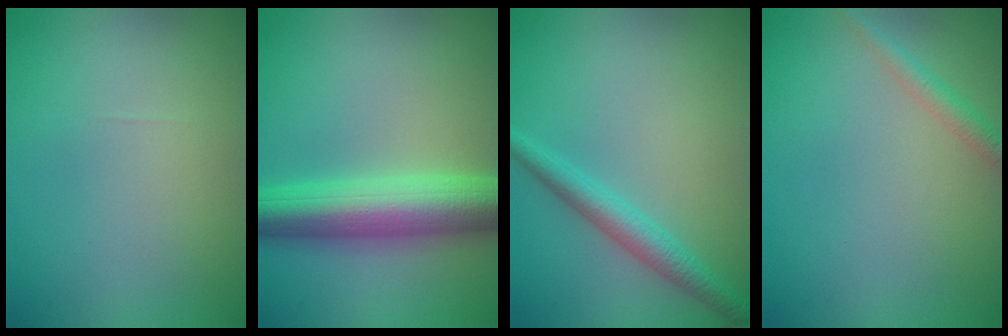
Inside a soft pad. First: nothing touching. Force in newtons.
{"total": 7.9, "press": 7.8, "slide": 0.2}
{"total": 2.7, "press": 2.7, "slide": 0.1}
{"total": 1.6, "press": 1.6, "slide": 0.1}